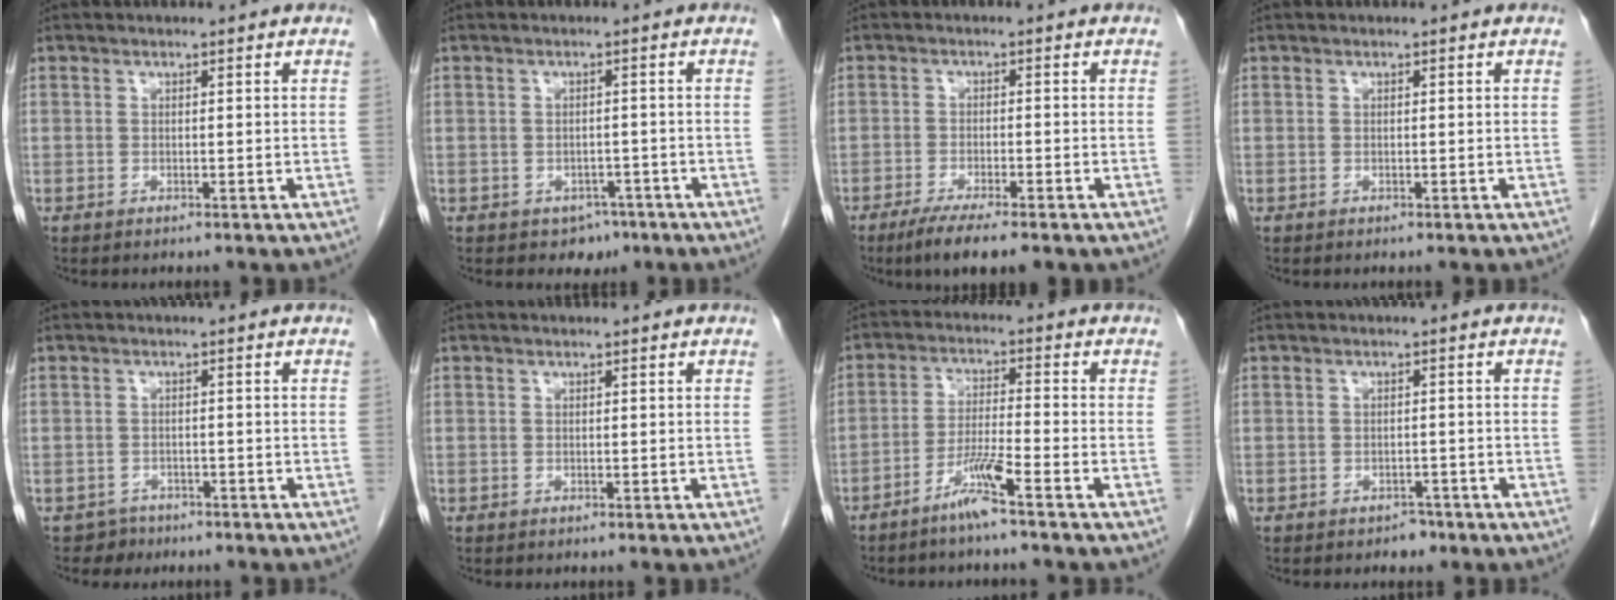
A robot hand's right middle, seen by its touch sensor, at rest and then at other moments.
{"total": 3.1, "force": [-1.9, 2.2, 1.0], "torque": [-0.008, 0.007, -0.018]}
{"total": 6.8, "force": [-4.7, 0.9, 4.7], "torque": [-0.077, -0.015, -0.072]}
{"total": 0.0}
{"total": 2.1, "force": [-1.5, 1.4, -0.6], "torque": [0.004, 0.007, -0.024]}
{"total": 0.0}
{"total": 5.4, "force": [-3.8, -0.7, 3.8], "torque": [-0.075, -0.007, -0.081]}
{"total": 0.5, "force": [-0.3, 0.4, 0.1], "torque": [-0.006, 0.001, -0.003]}